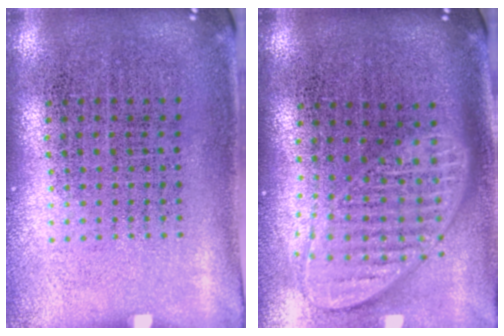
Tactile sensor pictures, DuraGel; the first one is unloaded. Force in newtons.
{"total": 1.9, "press": 1.5, "slide": 1.1}